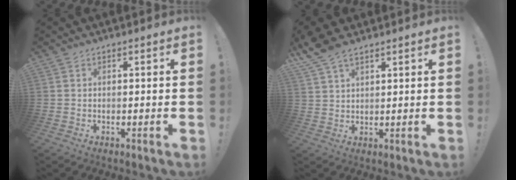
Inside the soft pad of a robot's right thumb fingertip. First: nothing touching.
{"total": 7.0, "force": [5.3, 2.4, 3.9], "torque": [-0.075, -0.024, 0.104]}